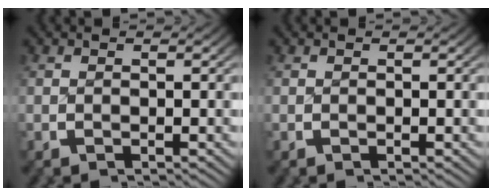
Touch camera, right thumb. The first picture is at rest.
{"total": 0.0}